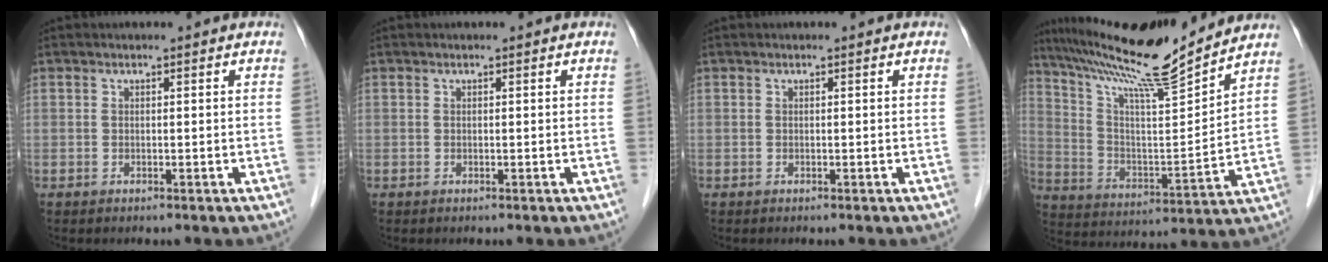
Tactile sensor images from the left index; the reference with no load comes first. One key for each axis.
{"total": 0.0}
{"total": 0.0}
{"total": 17.7, "fx": 15.7, "fy": -0.4, "fz": 8.2, "tx": -0.146, "ty": -0.006, "tz": 0.266}